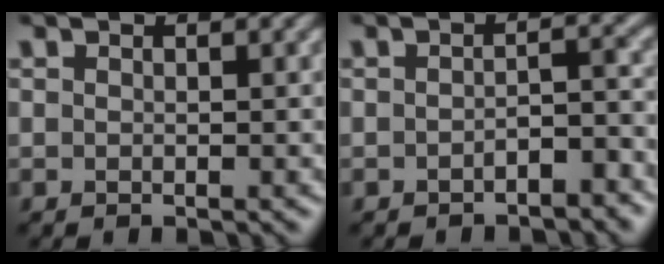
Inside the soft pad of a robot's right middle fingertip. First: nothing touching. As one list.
[{"total": 2.8, "force": [-1.5, 0.9, 2.2], "torque": [-0.033, 0.004, -0.024]}]